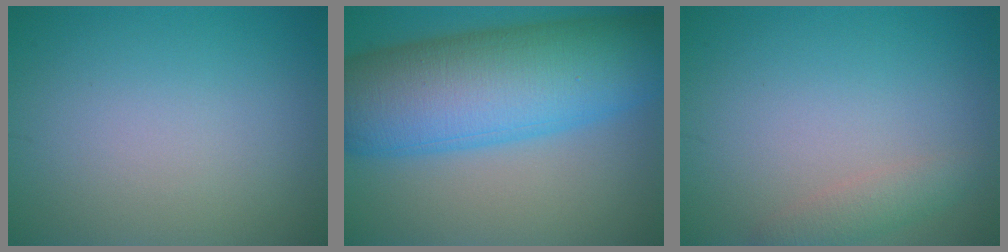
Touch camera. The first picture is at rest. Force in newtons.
{"total": 13.8, "press": 13.8, "slide": 0.3}
{"total": 1.9, "press": 1.9, "slide": 0.1}